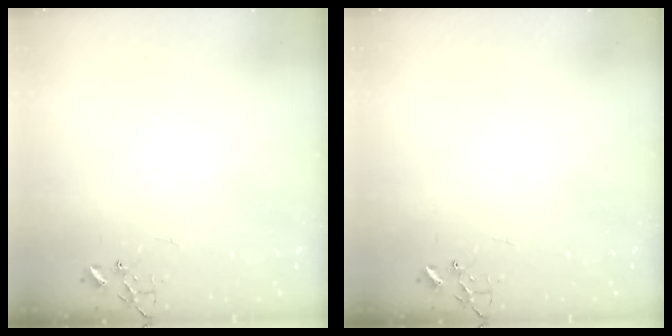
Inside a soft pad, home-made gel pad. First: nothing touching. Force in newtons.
{"total": 0.0}